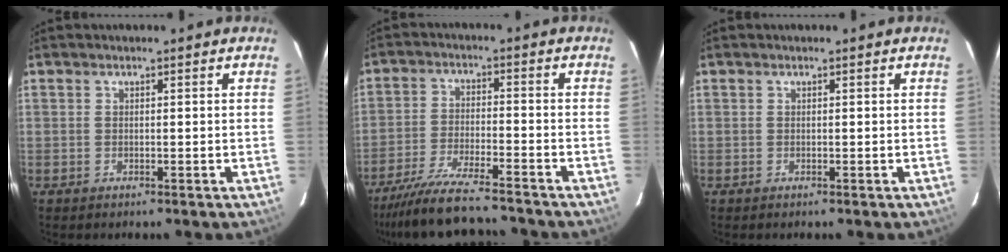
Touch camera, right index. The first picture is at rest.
{"total": 14.6, "force": [-13.3, 1.3, 5.9], "torque": [-0.139, -0.029, -0.224]}
{"total": 0.0}